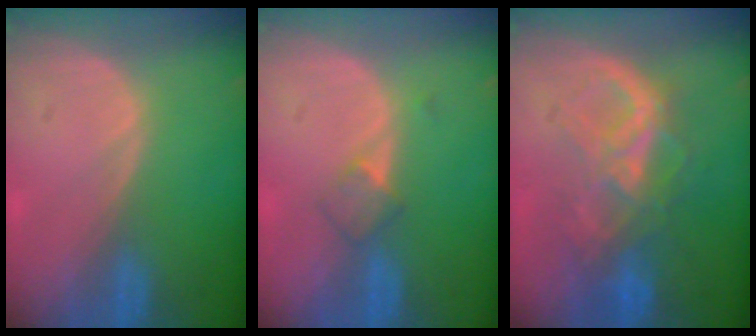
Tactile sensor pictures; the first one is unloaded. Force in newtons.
{"total": 2.7, "press": 2.4, "slide": 1.1}
{"total": 7.9, "press": 7.6, "slide": 2.3}